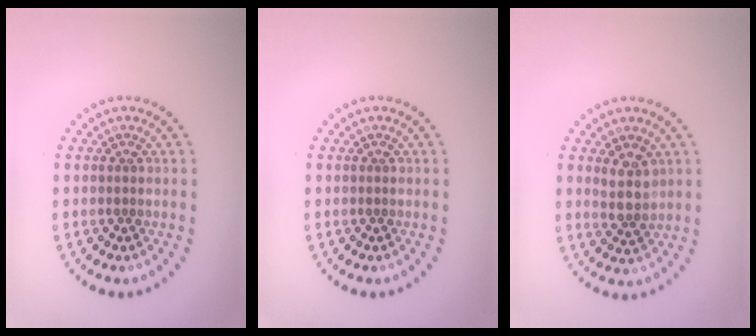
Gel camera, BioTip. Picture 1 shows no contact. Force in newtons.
{"total": 0.0}
{"total": 2.6, "press": 2.3, "slide": 1.1}